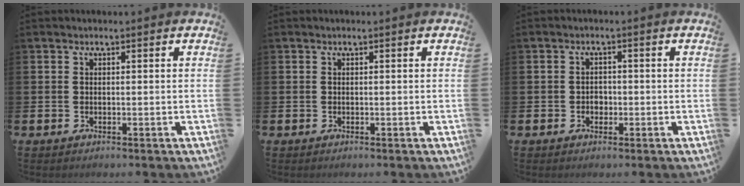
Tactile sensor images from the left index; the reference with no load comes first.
{"total": 0.0}
{"total": 1.7, "force": [-0.4, 1.5, 0.7], "torque": [0.000, -0.001, -0.014]}